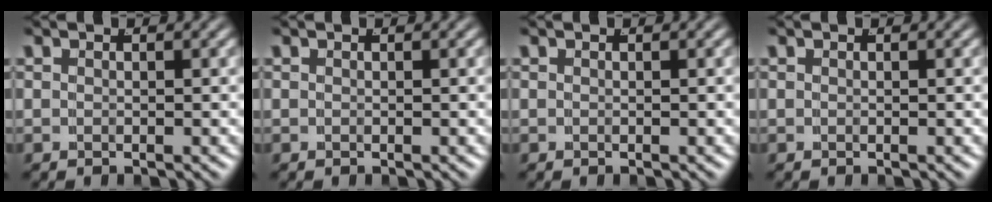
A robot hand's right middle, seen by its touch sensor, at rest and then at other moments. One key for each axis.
{"total": 0.0}
{"total": 0.0}
{"total": 0.0}